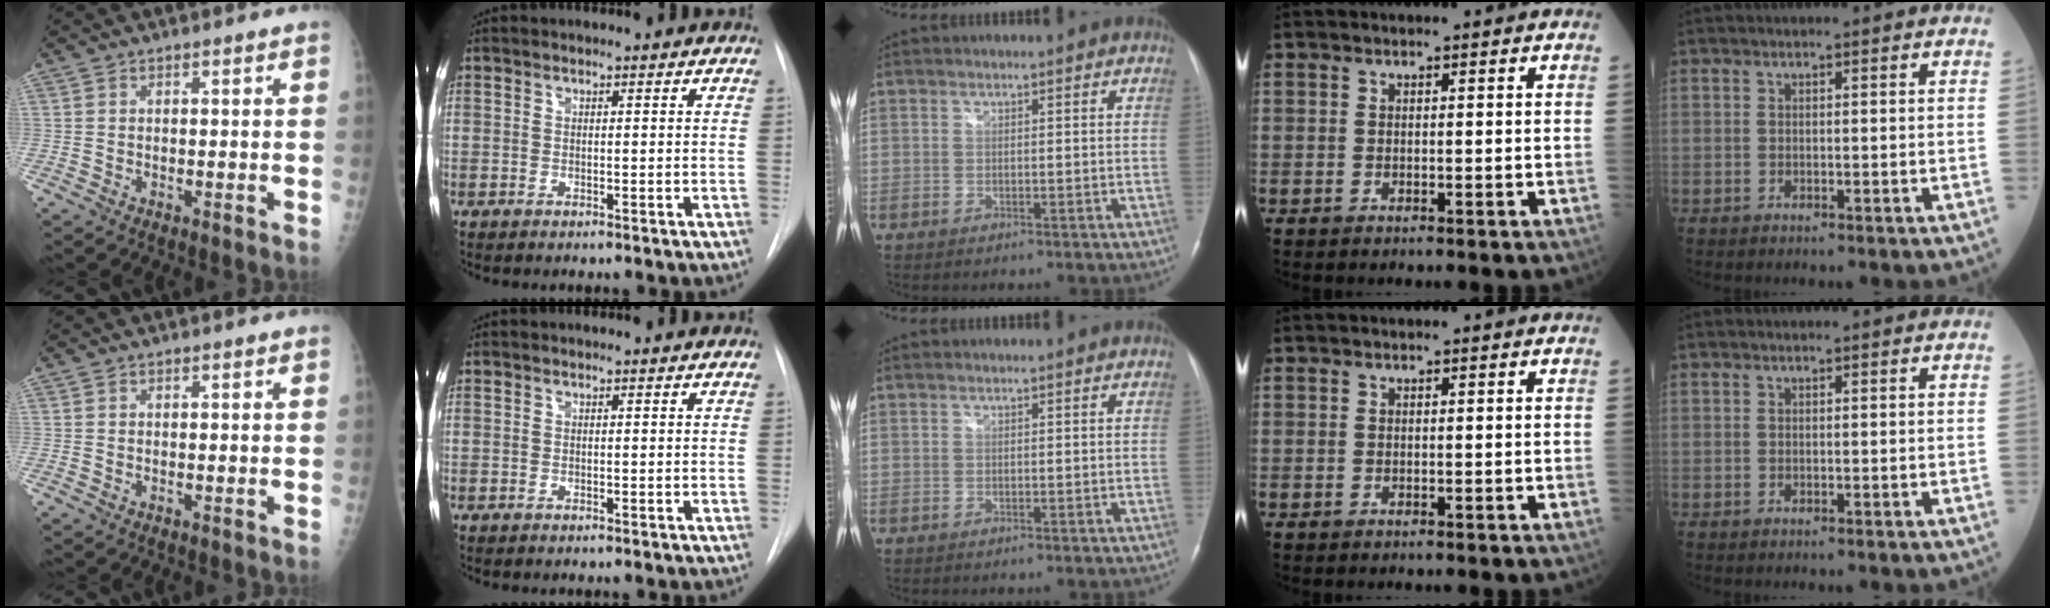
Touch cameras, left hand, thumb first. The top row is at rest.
{"index": {"total": 0.6, "force": [-0.6, -0.1, -0.1], "torque": [0.003, -0.006, -0.010]}}